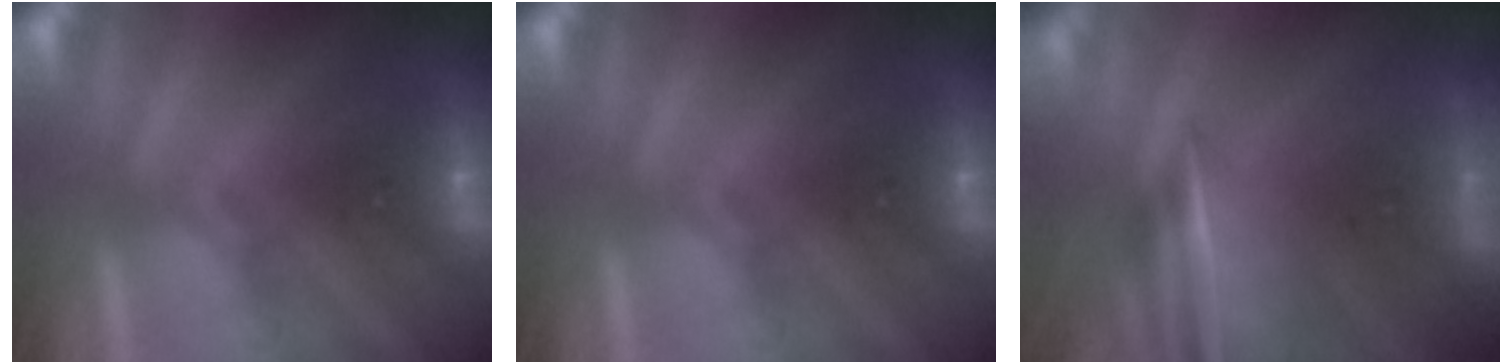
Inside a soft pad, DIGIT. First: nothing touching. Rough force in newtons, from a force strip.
{"total": 0.0}
{"total": 7.0}